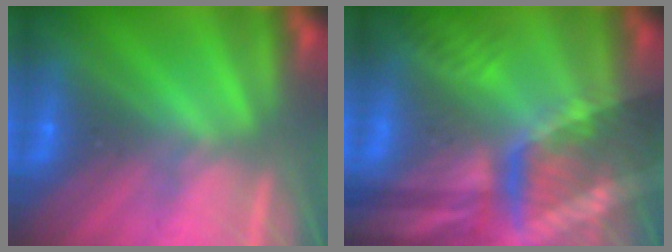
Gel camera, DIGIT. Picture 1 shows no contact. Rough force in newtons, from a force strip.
{"total": 7.4}